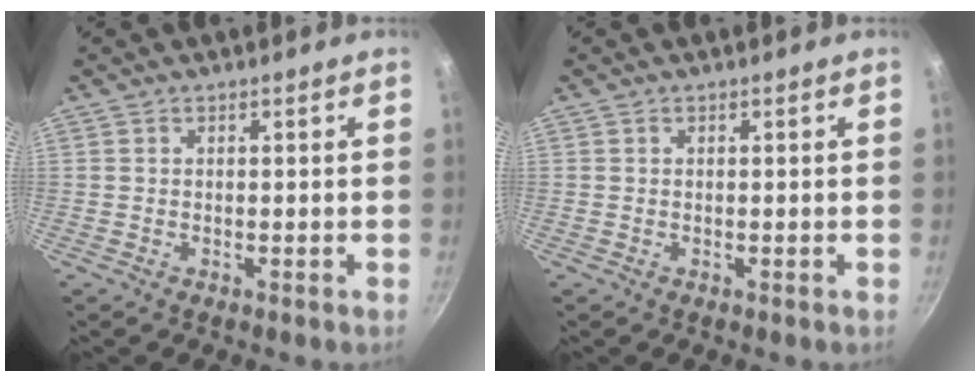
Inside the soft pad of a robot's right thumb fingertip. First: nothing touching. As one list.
[{"total": 0.0}]